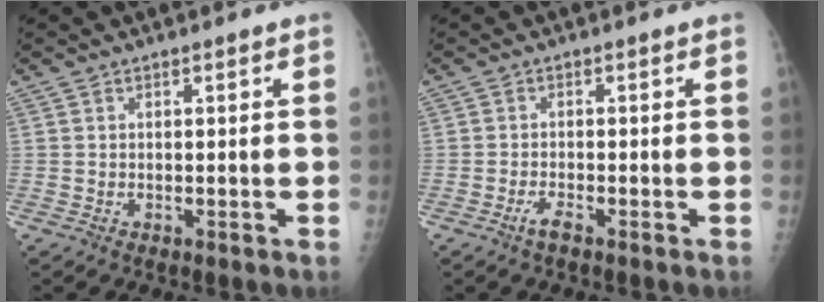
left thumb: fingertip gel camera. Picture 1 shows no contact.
{"total": 1.8, "force": [-1.3, 0.3, 1.3], "torque": [-0.036, 0.004, -0.028]}